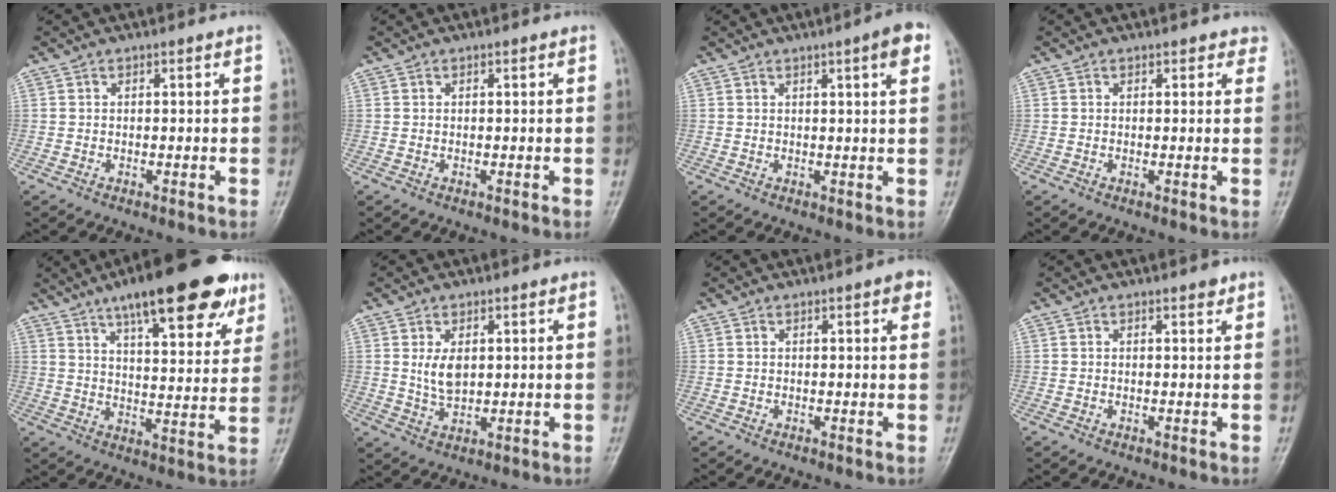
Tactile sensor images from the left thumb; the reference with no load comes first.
{"total": 0.0}
{"total": 4.1, "force": [1.9, 0.2, 3.7], "torque": [-0.042, -0.004, 0.026]}
{"total": 2.5, "force": [2.1, 1.3, 0.7], "torque": [0.020, -0.004, 0.011]}
{"total": 21.8, "force": [13.6, 6.6, 15.7], "torque": [-0.197, -0.027, 0.203]}
{"total": 4.6, "force": [1.2, 2.7, 3.5], "torque": [-0.052, -0.015, 0.033]}
{"total": 2.0, "force": [1.0, 0.4, 1.7], "torque": [-0.013, -0.001, 0.012]}
{"total": 0.8, "force": [0.7, 0.3, 0.4], "torque": [0.000, -0.005, 0.011]}